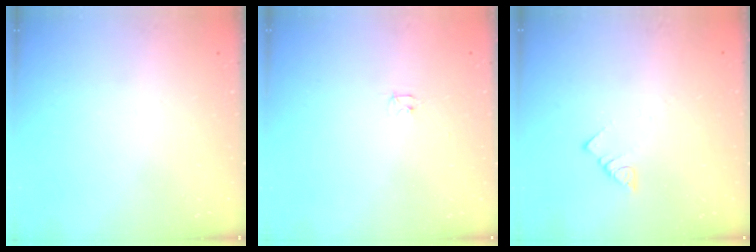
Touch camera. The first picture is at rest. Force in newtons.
{"total": 2.4, "press": 2.3, "slide": 0.4}
{"total": 3.0, "press": 3.0, "slide": 0.1}